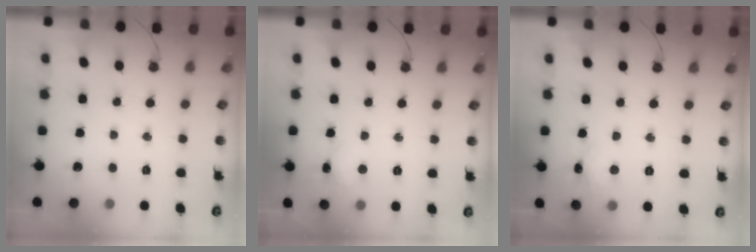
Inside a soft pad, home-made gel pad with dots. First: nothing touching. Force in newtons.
{"total": 3.7, "press": 3.6, "slide": 0.7}
{"total": 4.7, "press": 4.6, "slide": 0.5}